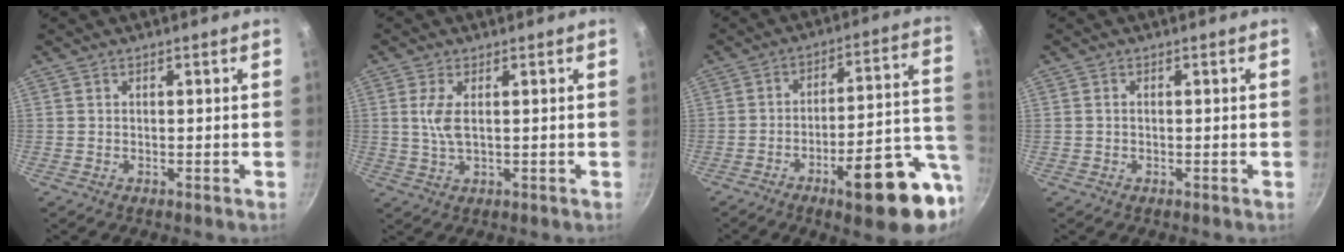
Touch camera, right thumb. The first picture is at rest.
{"total": 4.3, "force": [0.8, 1.8, 3.8], "torque": [-0.093, -0.003, 0.023]}
{"total": 20.4, "force": [-8.9, 5.1, 17.7], "torque": [-0.178, 0.058, -0.117]}
{"total": 0.5, "force": [0.0, 0.4, 0.4], "torque": [-0.007, 0.001, 0.000]}